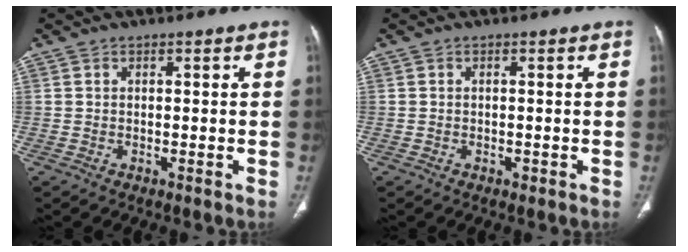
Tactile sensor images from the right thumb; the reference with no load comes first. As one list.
[{"total": 0.7, "force": [-0.2, 0.4, 0.4], "torque": [-0.007, 0.000, -0.002]}]